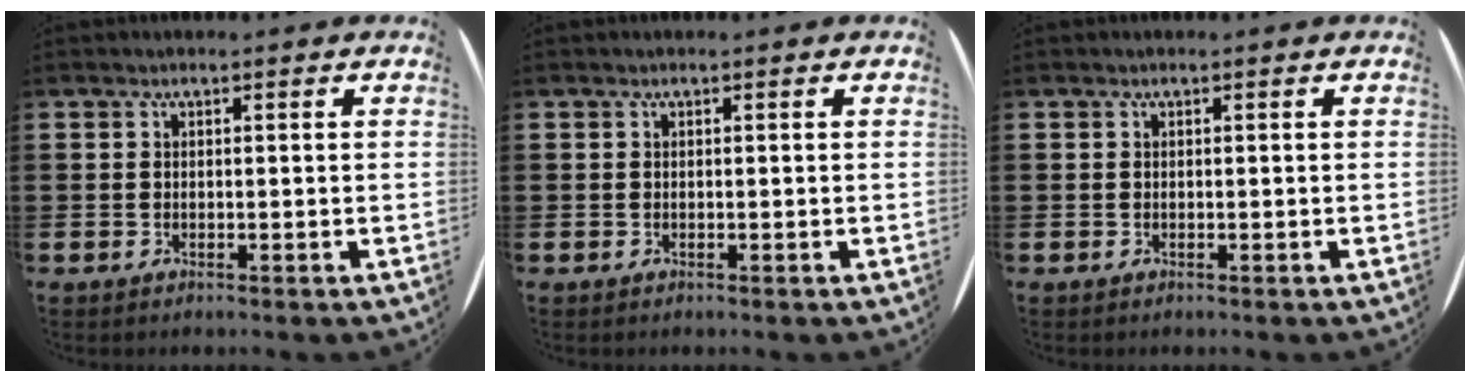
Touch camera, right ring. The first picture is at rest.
{"total": 0.0}
{"total": 0.0}